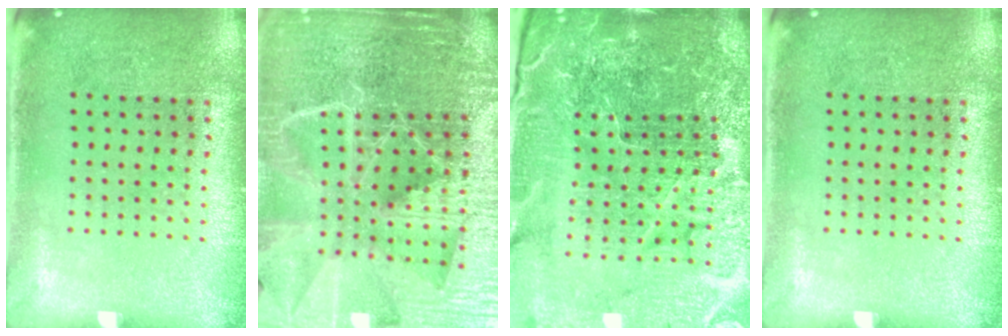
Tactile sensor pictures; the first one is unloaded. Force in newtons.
{"total": 6.0, "press": 5.2, "slide": 2.9}
{"total": 6.6, "press": 5.8, "slide": 3.0}
{"total": 0.0}